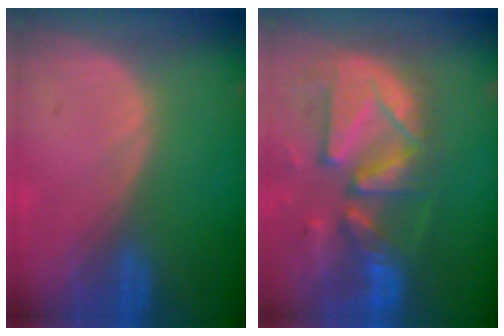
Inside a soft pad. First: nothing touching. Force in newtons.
{"total": 13.3, "press": 11.4, "slide": 6.8}